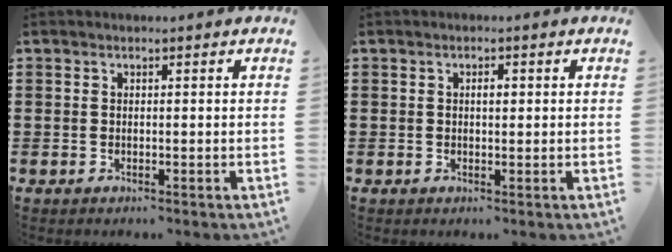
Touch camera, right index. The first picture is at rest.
{"total": 1.3, "force": [0.2, 0.5, 1.2], "torque": [-0.024, 0.005, 0.002]}